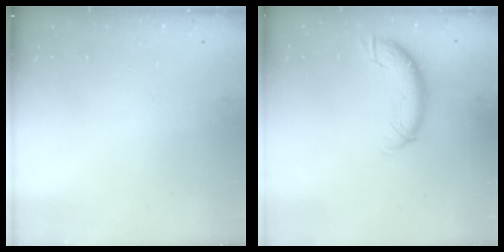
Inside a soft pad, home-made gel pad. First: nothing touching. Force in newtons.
{"total": 9.8, "press": 9.6, "slide": 1.9}